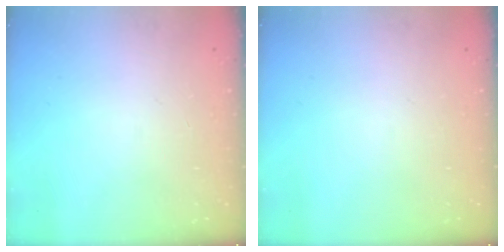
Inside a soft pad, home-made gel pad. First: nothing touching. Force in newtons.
{"total": 0.0}